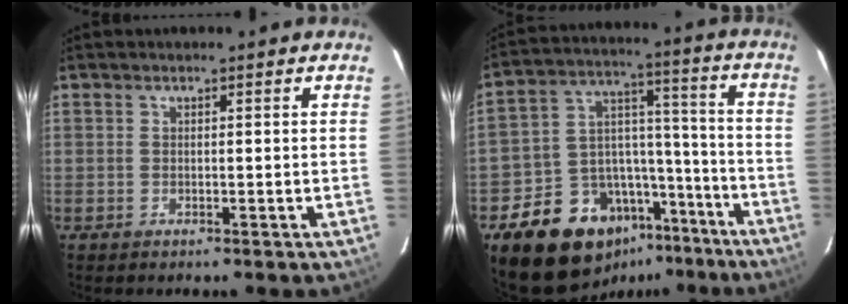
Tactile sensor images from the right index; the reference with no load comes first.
{"total": 18.8, "force": [-12.7, 12.0, 6.8], "torque": [-0.146, 0.065, -0.173]}